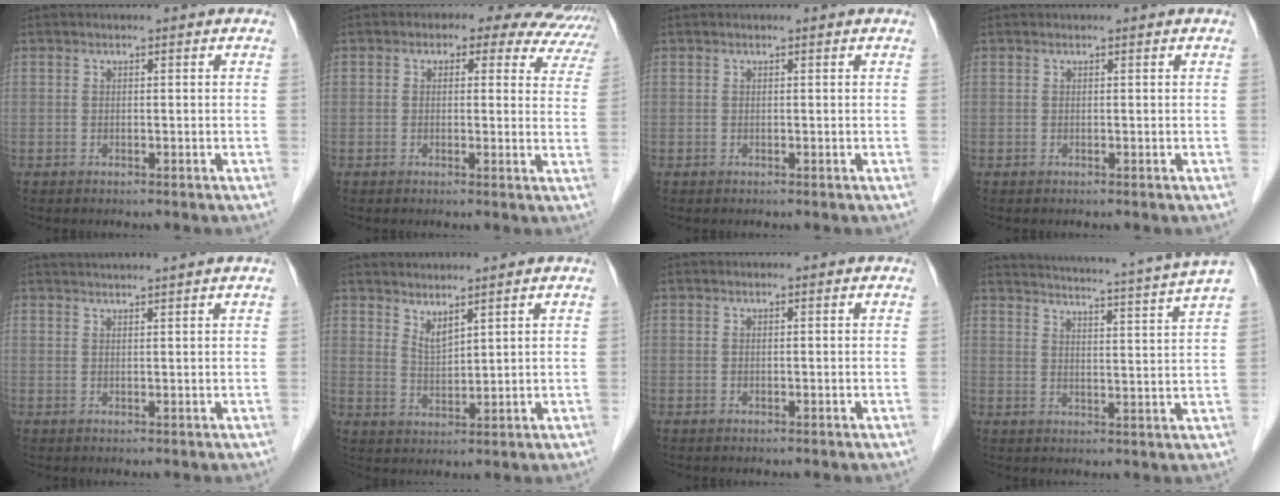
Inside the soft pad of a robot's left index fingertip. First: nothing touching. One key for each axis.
{"total": 12.6, "fx": 10.3, "fy": 5.7, "fz": 4.5, "tx": -0.028, "ty": 0.016, "tz": 0.089}
{"total": 0.0}
{"total": 0.0}
{"total": 4.7, "fx": 4.2, "fy": -1.4, "fz": 1.5, "tx": -0.017, "ty": 0.018, "tz": 0.062}
{"total": 3.0, "fx": 2.6, "fy": 0.6, "fz": 1.4, "tx": -0.034, "ty": -0.013, "tz": 0.058}
{"total": 0.0}
{"total": 16.9, "fx": 15.4, "fy": -2.1, "fz": 6.7, "tx": -0.120, "ty": -0.059, "tz": 0.192}